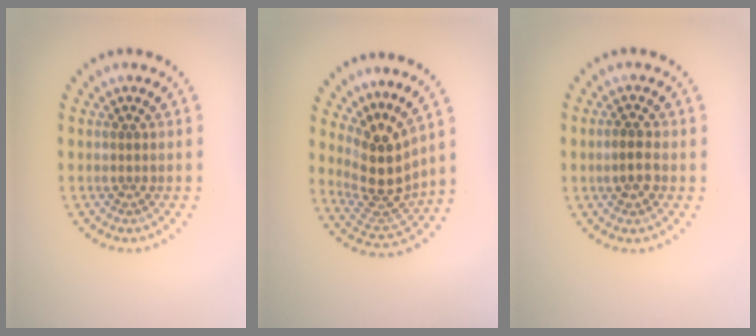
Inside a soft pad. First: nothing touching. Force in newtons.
{"total": 4.2, "press": 3.5, "slide": 2.4}
{"total": 2.1, "press": 2.0, "slide": 0.3}